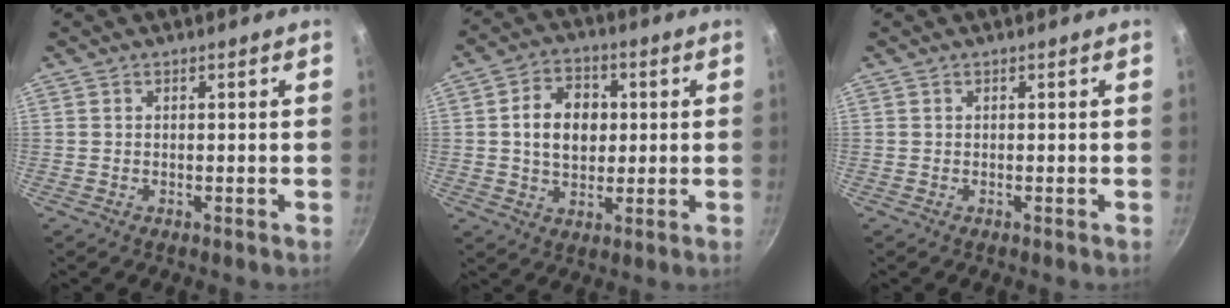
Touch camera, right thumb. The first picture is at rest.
{"total": 10.0, "force": [1.1, 7.4, 6.6], "torque": [-0.086, 0.009, 0.013]}
{"total": 0.0}